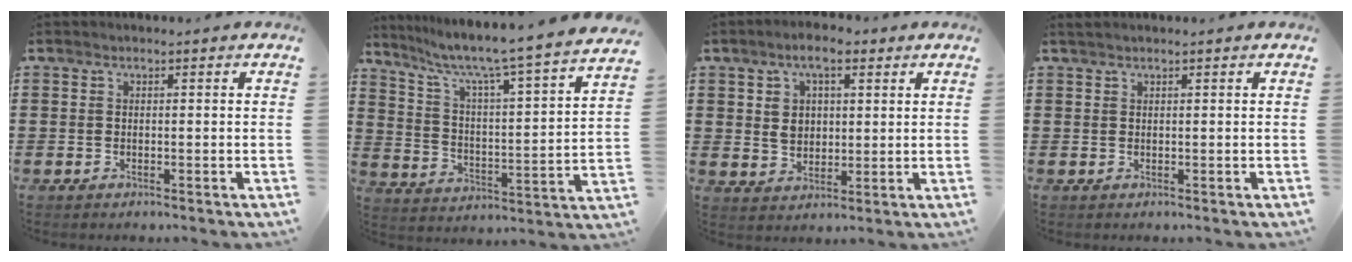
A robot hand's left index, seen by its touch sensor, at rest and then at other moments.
{"total": 5.9, "force": [5.0, -0.2, 3.2], "torque": [-0.085, -0.053, 0.073]}
{"total": 6.1, "force": [3.2, 3.6, 3.7], "torque": [-0.071, 0.005, 0.053]}
{"total": 0.7, "force": [0.6, -0.1, 0.5], "torque": [-0.009, 0.001, 0.011]}